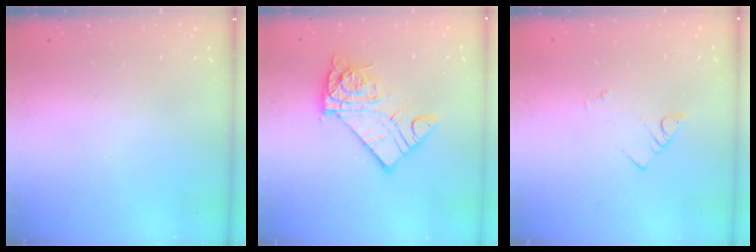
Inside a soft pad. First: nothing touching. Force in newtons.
{"total": 11.5, "press": 11.4, "slide": 1.0}
{"total": 2.1, "press": 2.1, "slide": 0.4}